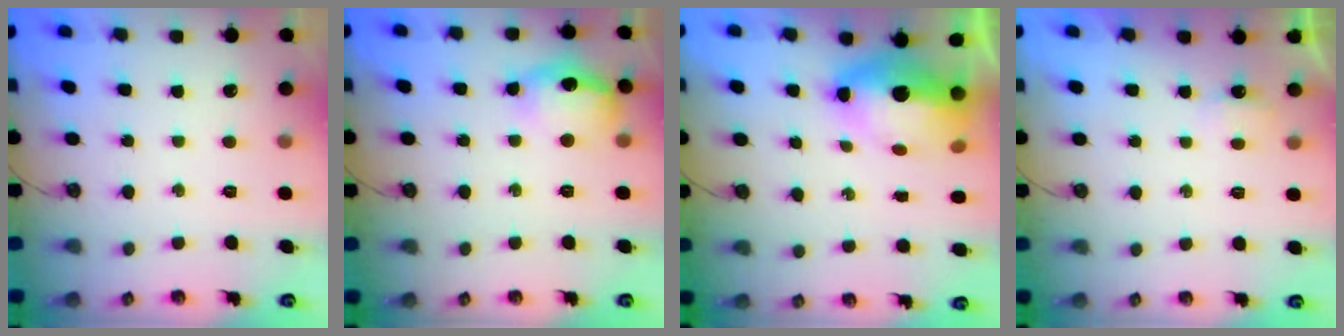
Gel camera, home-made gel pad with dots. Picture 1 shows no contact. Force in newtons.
{"total": 15.1, "press": 15.1, "slide": 1.2}
{"total": 12.1, "press": 12.1, "slide": 1.2}
{"total": 2.6, "press": 2.6, "slide": 0.4}